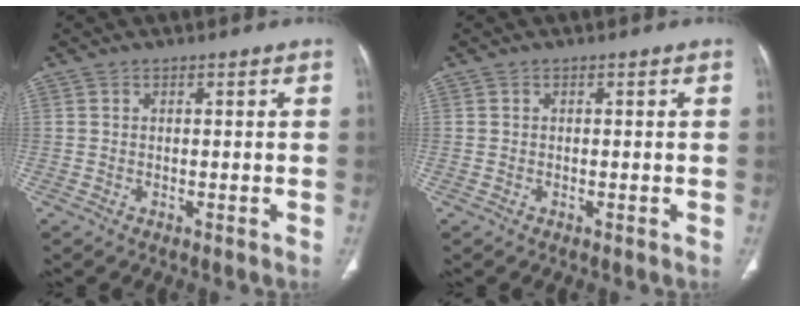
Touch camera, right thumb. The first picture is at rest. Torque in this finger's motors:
{"motor_torque": [0.00, -0.03, -0.49, 0.19, -0.08]}